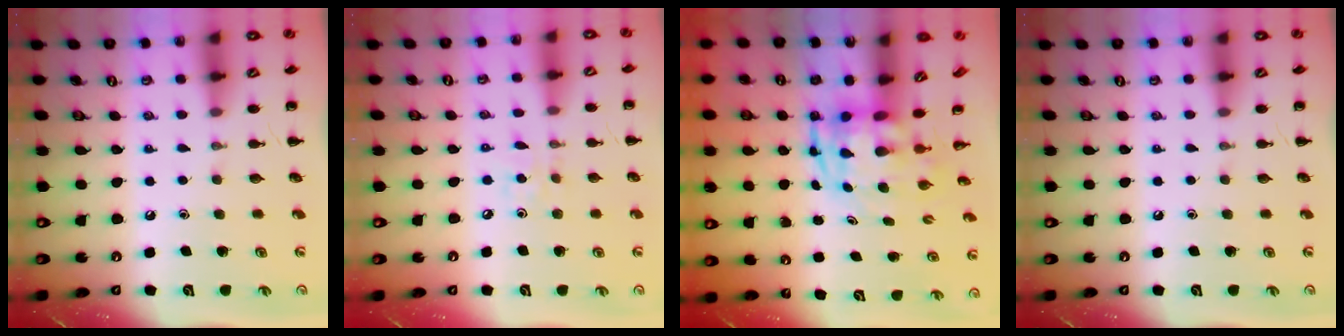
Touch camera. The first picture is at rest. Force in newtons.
{"total": 2.1, "press": 2.1, "slide": 0.6}
{"total": 3.1, "press": 2.9, "slide": 1.0}
{"total": 0.0}